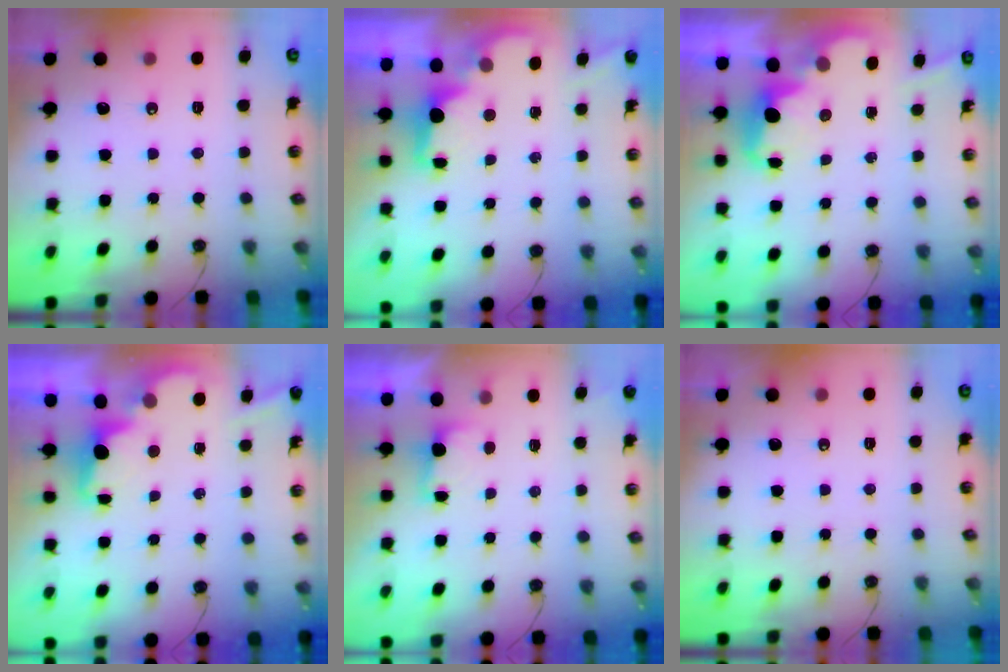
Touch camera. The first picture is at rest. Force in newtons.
{"total": 2.0, "press": 1.8, "slide": 0.8}
{"total": 2.6, "press": 2.6, "slide": 0.5}
{"total": 1.9, "press": 1.7, "slide": 0.8}
{"total": 2.2, "press": 2.0, "slide": 0.9}
{"total": 0.0}